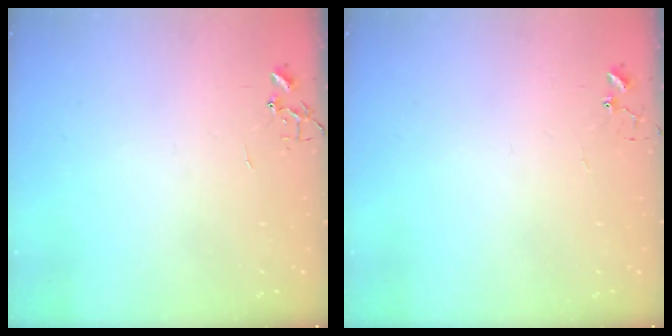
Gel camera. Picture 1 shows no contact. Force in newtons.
{"total": 5.2, "press": 5.2, "slide": 0.4}